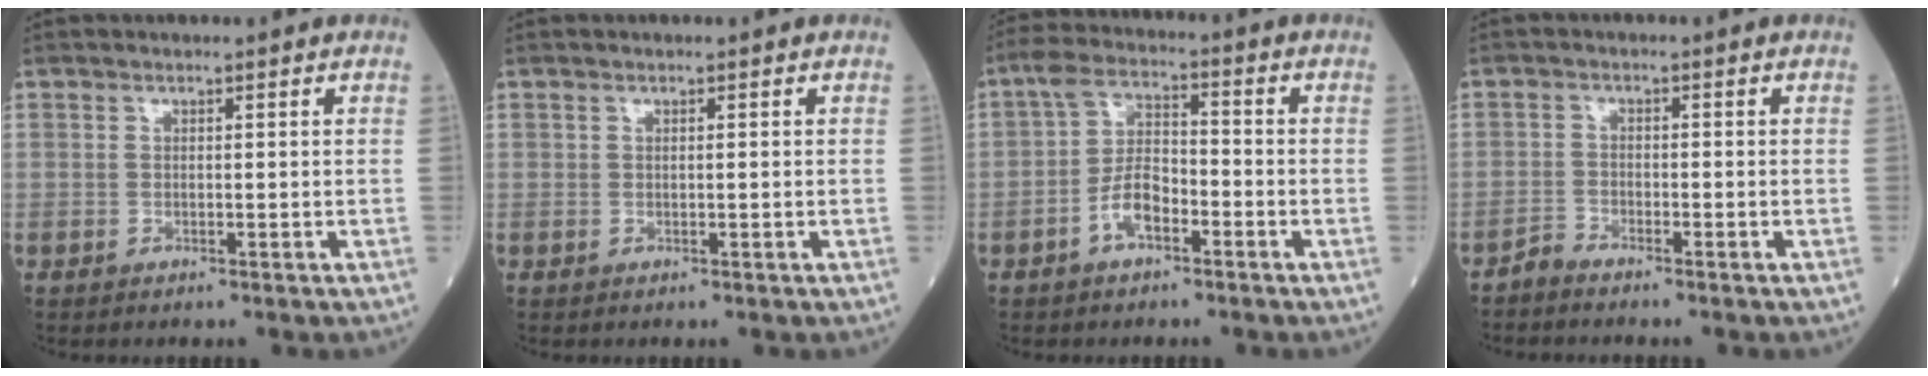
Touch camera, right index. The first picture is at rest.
{"total": 0.0}
{"total": 6.1, "force": [-2.8, 2.6, 4.8], "torque": [-0.097, 0.011, -0.054]}
{"total": 1.7, "force": [-1.6, 0.0, 0.1], "torque": [-0.003, -0.004, -0.033]}